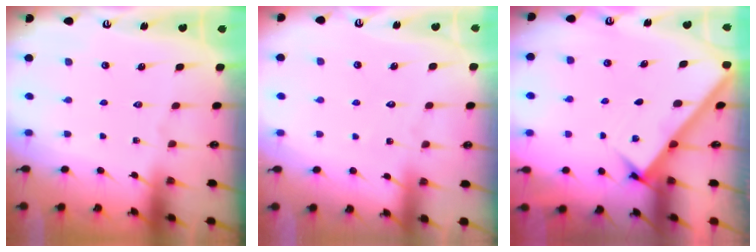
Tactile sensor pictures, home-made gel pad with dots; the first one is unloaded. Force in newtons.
{"total": 2.9, "press": 2.9, "slide": 0.3}
{"total": 2.7, "press": 2.7, "slide": 0.3}